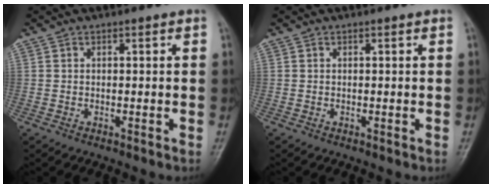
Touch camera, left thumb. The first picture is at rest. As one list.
[{"total": 0.0}]